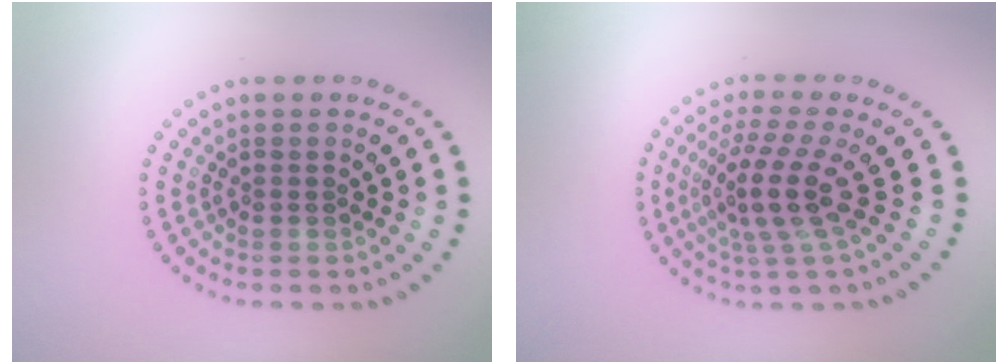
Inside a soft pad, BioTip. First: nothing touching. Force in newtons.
{"total": 4.1, "press": 3.0, "slide": 2.8}